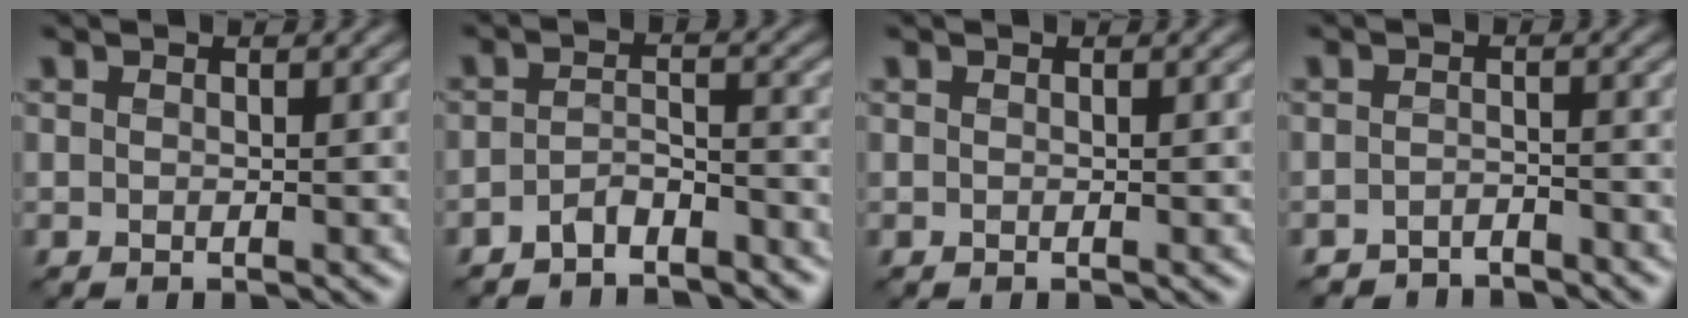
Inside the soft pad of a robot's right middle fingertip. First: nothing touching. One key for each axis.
{"total": 2.6, "fx": -2.4, "fy": 0.4, "fz": 0.7, "tx": -0.021, "ty": 0.008, "tz": -0.051}
{"total": 0.0}
{"total": 2.4, "fx": -2.4, "fy": 0.0, "fz": -0.3, "tx": 0.006, "ty": 0.005, "tz": -0.043}